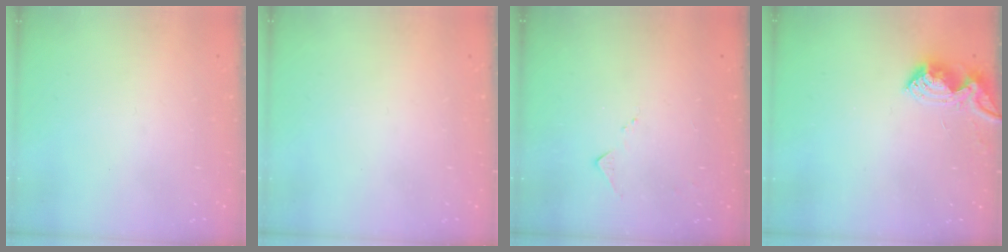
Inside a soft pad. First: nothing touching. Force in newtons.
{"total": 0.0}
{"total": 6.0, "press": 5.9, "slide": 0.7}
{"total": 7.4, "press": 7.3, "slide": 0.5}